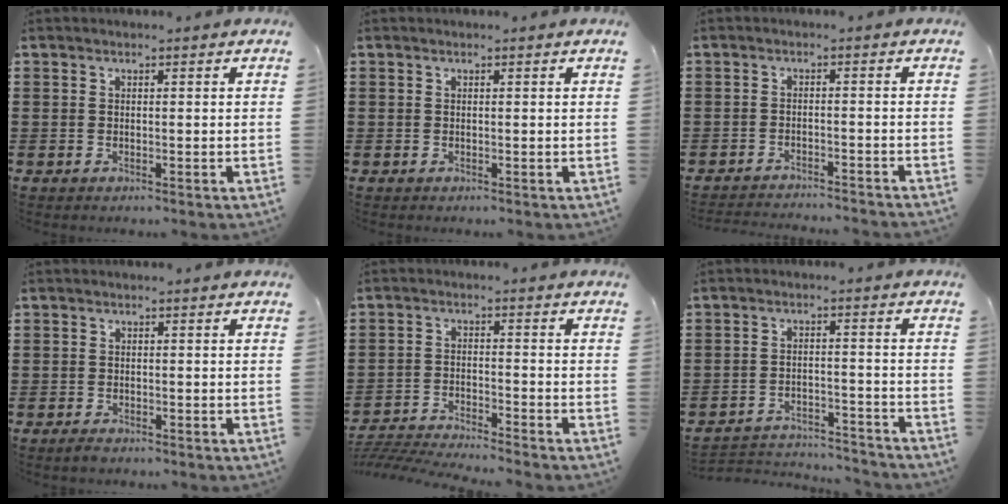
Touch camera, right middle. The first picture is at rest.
{"total": 0.0}
{"total": 2.4, "force": [-2.4, -0.2, 0.2], "torque": [-0.007, 0.002, -0.050]}
{"total": 0.9, "force": [-0.7, 0.5, 0.1], "torque": [-0.003, 0.000, -0.015]}
{"total": 4.2, "force": [-4.1, -0.2, 0.7], "torque": [-0.028, -0.008, -0.091]}
{"total": 3.5, "force": [-3.5, 0.5, 0.6], "torque": [-0.014, 0.006, -0.074]}